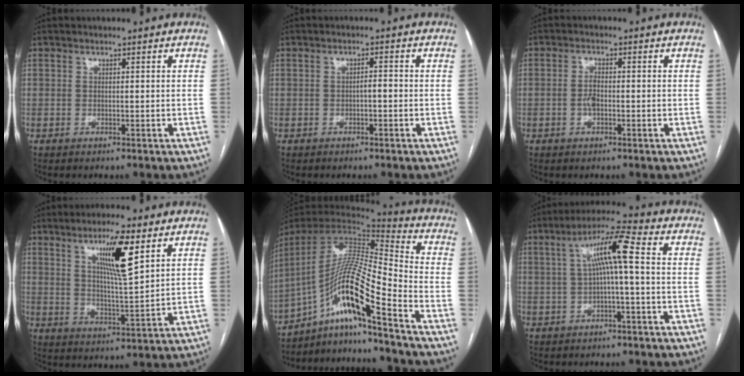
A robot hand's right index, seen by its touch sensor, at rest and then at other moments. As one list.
[{"total": 1.5, "force": [-0.5, 0.4, 1.4], "torque": [-0.019, 0.004, -0.008]}, {"total": 2.3, "force": [-0.5, 1.0, 2.0], "torque": [-0.043, 0.001, -0.010]}, {"total": 9.5, "force": [4.8, 0.5, 8.2], "torque": [-0.146, -0.007, 0.083]}, {"total": 17.1, "force": [-10.7, -0.6, 13.3], "torque": [-0.258, 0.010, -0.193]}, {"total": 7.9, "force": [0.6, 0.1, 7.8], "torque": [-0.137, 0.028, 0.010]}]